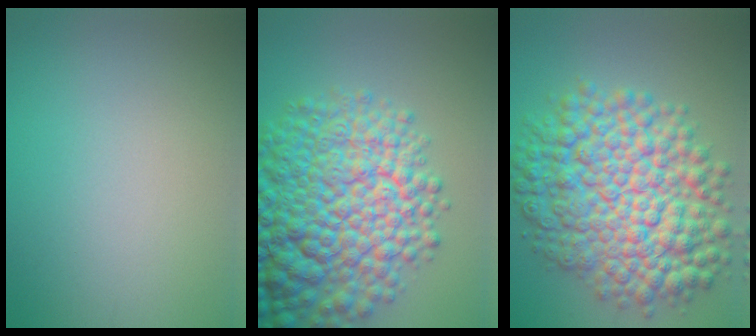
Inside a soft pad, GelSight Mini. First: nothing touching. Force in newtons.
{"total": 13.4, "press": 13.4, "slide": 0.4}
{"total": 11.7, "press": 11.7, "slide": 0.2}